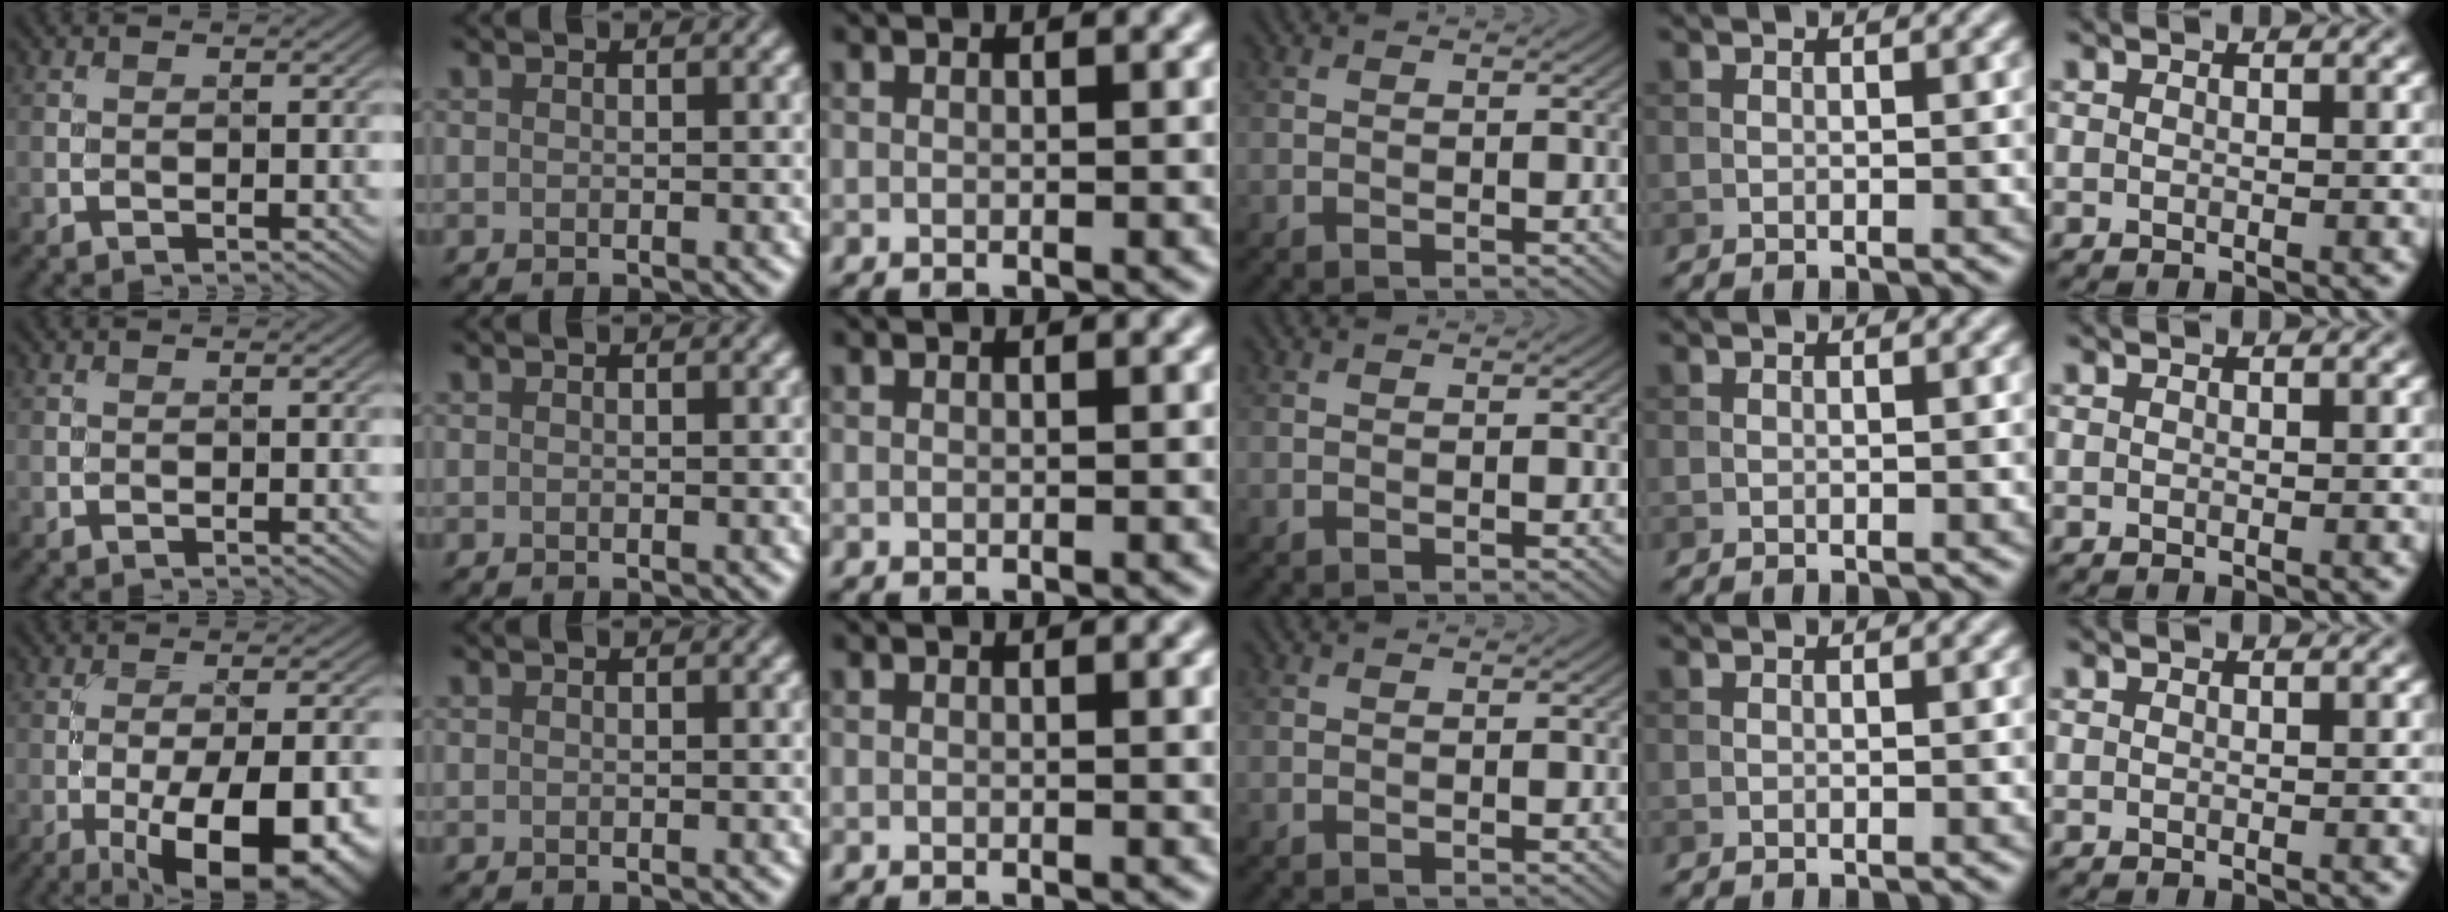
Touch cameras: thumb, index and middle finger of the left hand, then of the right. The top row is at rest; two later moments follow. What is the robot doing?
{"motion": "screw", "object": "medicine bottle"}